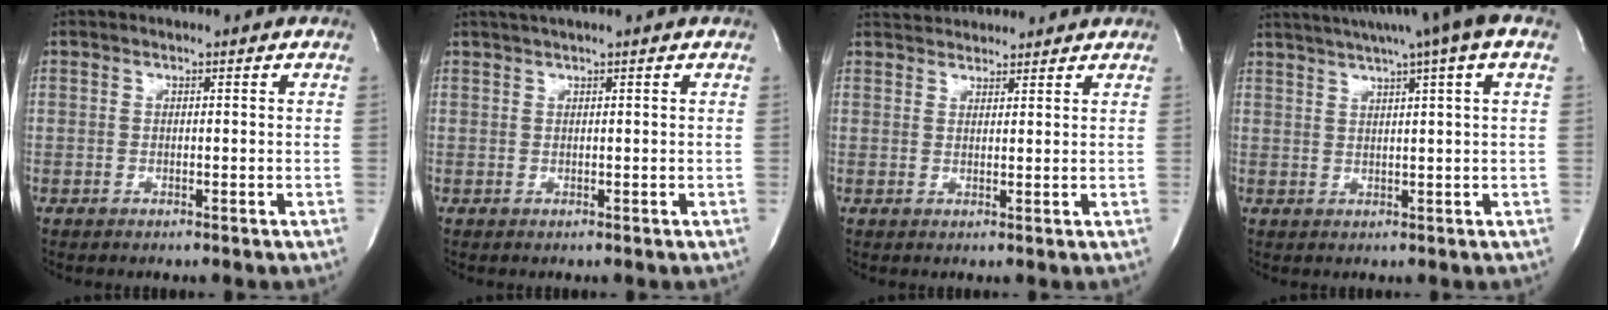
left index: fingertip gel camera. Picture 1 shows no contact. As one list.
[{"total": 2.4, "force": [1.8, -0.5, 1.4], "torque": [-0.025, 0.019, 0.036]}, {"total": 5.6, "force": [5.4, 1.2, 0.8], "torque": [-0.014, 0.033, 0.079]}, {"total": 11.5, "force": [7.8, -0.8, 8.4], "torque": [-0.139, 0.033, 0.098]}]